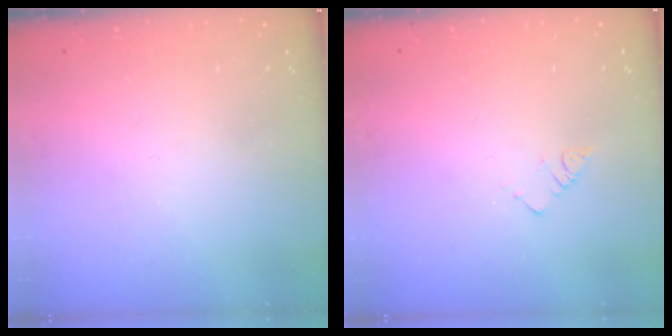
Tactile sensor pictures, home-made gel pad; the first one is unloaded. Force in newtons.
{"total": 2.3, "press": 2.3, "slide": 0.4}